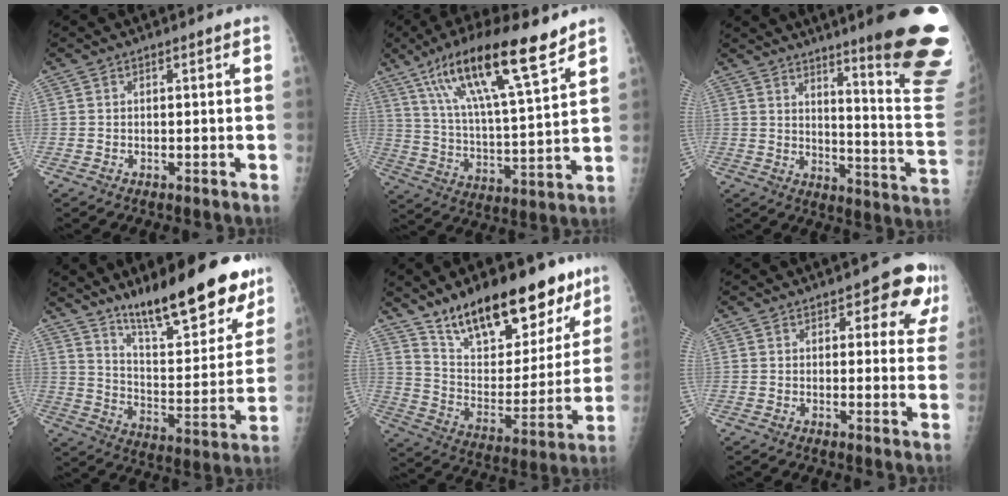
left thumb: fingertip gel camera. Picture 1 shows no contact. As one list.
[{"total": 19.8, "force": [12.7, 3.7, 14.7], "torque": [-0.244, -0.044, 0.227]}, {"total": 22.9, "force": [14.9, 2.2, 17.3], "torque": [-0.184, -0.103, 0.196]}, {"total": 22.7, "force": [16.8, 6.5, 13.8], "torque": [-0.156, -0.099, 0.262]}, {"total": 23.8, "force": [16.9, 10.3, 13.2], "torque": [-0.153, -0.077, 0.274]}, {"total": 8.0, "force": [4.3, 4.1, 5.4], "torque": [-0.015, -0.013, 0.042]}]